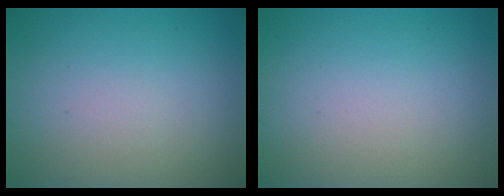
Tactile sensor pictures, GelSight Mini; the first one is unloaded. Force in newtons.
{"total": 0.0}